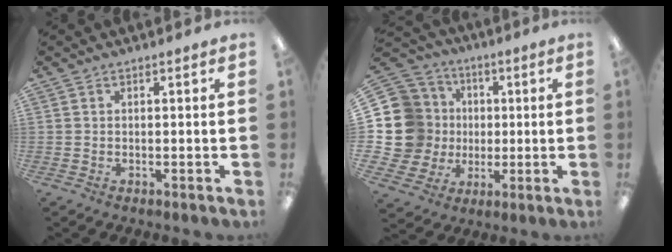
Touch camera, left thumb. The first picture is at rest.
{"total": 16.1, "force": [0.9, 15.2, 5.2], "torque": [-0.121, 0.003, 0.045]}